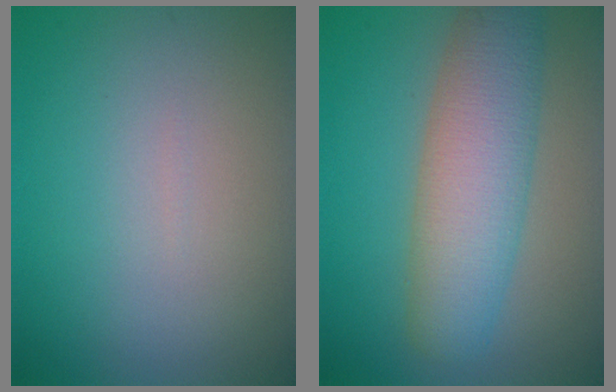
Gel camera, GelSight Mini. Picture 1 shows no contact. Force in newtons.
{"total": 7.3, "press": 7.3, "slide": 0.4}